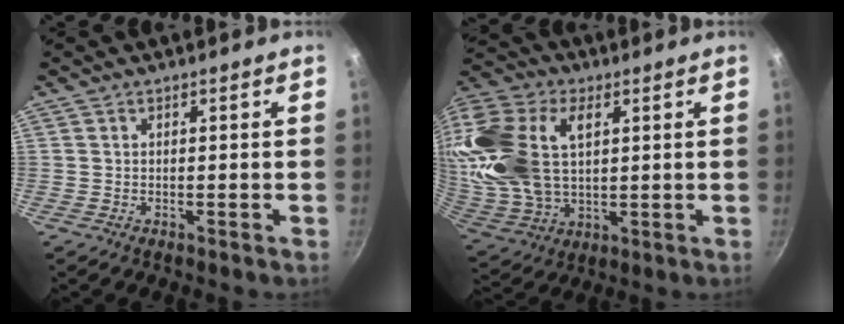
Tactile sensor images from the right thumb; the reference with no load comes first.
{"total": 26.3, "force": [6.7, 16.9, 19.0], "torque": [-0.415, 0.006, 0.128]}